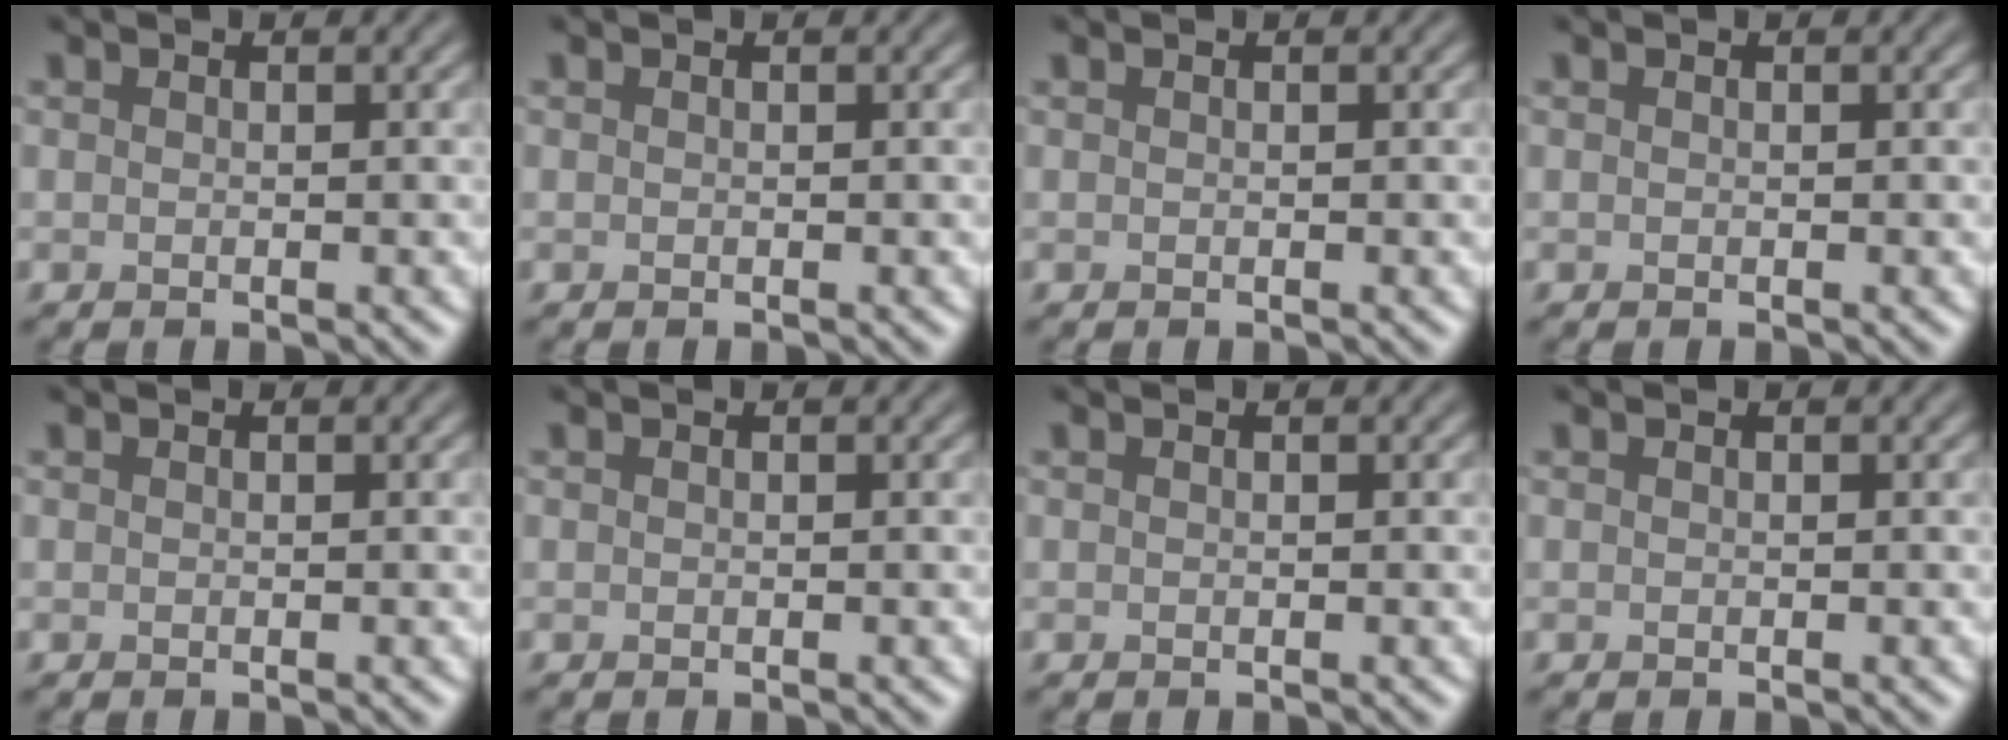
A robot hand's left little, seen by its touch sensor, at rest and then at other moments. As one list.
[{"total": 0.0}, {"total": 0.0}, {"total": 0.0}, {"total": 0.0}, {"total": 0.0}, {"total": 0.0}, {"total": 0.0}]